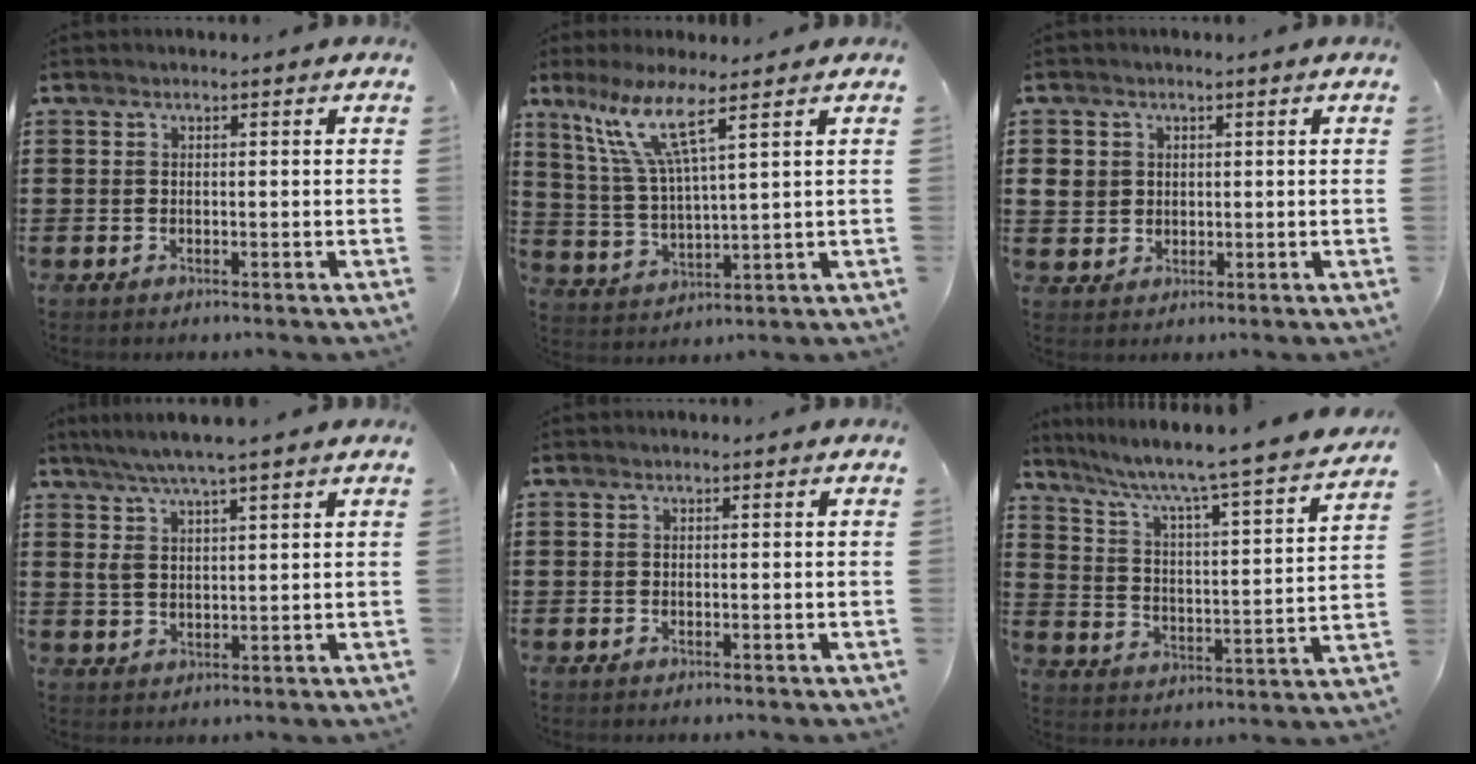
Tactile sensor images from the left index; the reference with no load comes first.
{"total": 10.2, "force": [6.4, 1.3, 7.9], "torque": [-0.179, -0.015, 0.112]}
{"total": 3.2, "force": [0.8, 2.9, 0.8], "torque": [-0.037, 0.007, 0.011]}
{"total": 5.4, "force": [3.7, 0.7, 3.8], "torque": [-0.083, -0.003, 0.066]}
{"total": 0.0}
{"total": 5.2, "force": [4.3, -0.5, 3.0], "torque": [-0.079, -0.050, 0.058]}